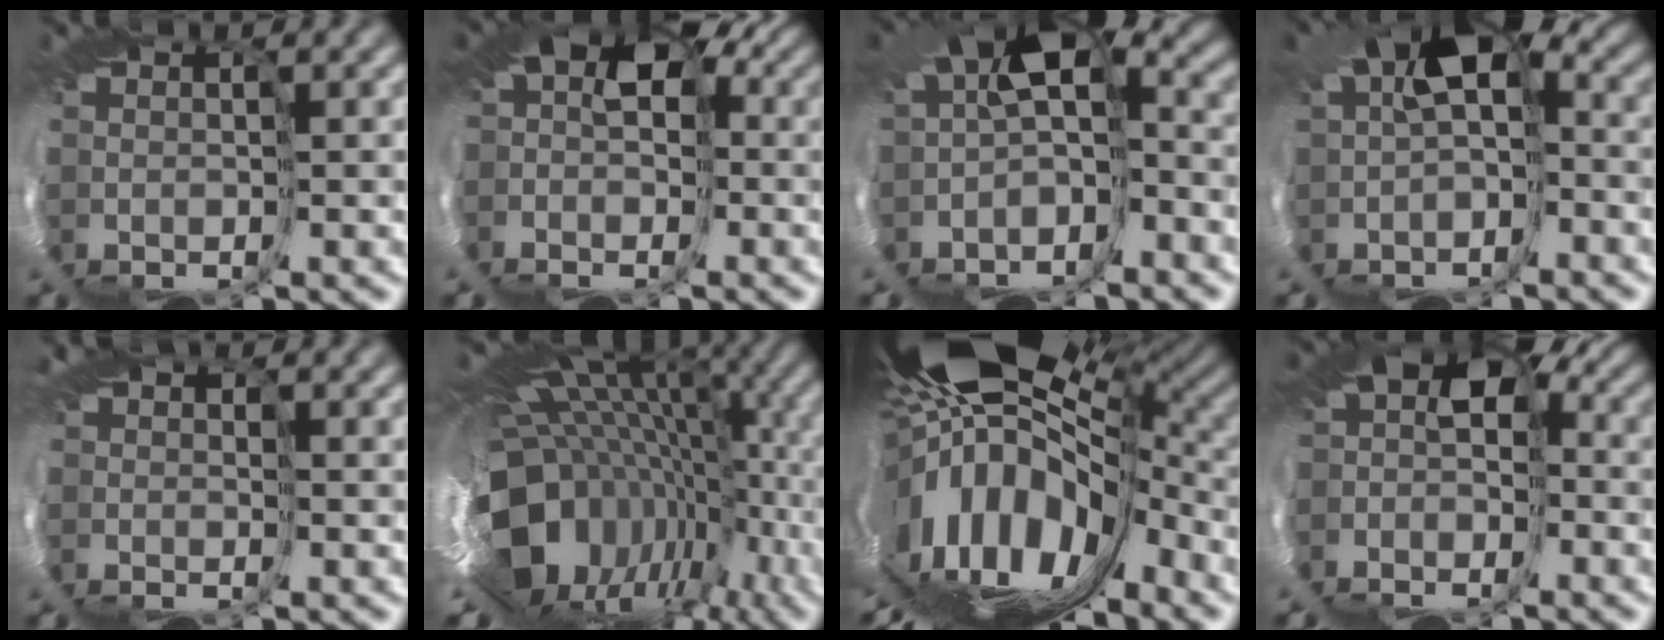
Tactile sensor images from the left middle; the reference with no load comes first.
{"total": 6.9, "force": [-0.7, 5.4, 4.3], "torque": [-0.064, -0.005, -0.018]}
{"total": 6.1, "force": [-2.2, 2.3, 5.2], "torque": [-0.098, -0.012, -0.024]}
{"total": 5.3, "force": [-0.9, 2.3, 4.7], "torque": [-0.075, -0.016, -0.004]}
{"total": 1.4, "force": [-0.2, 1.3, 0.5], "torque": [0.015, 0.005, -0.008]}
{"total": 13.5, "force": [-1.3, 9.5, 9.5], "torque": [-0.154, -0.038, 0.015]}
{"total": 13.0, "force": [-0.4, 7.2, 10.9], "torque": [-0.150, -0.027, 0.008]}
{"total": 5.6, "force": [-2.4, 4.2, 2.8], "torque": [-0.048, -0.015, -0.018]}